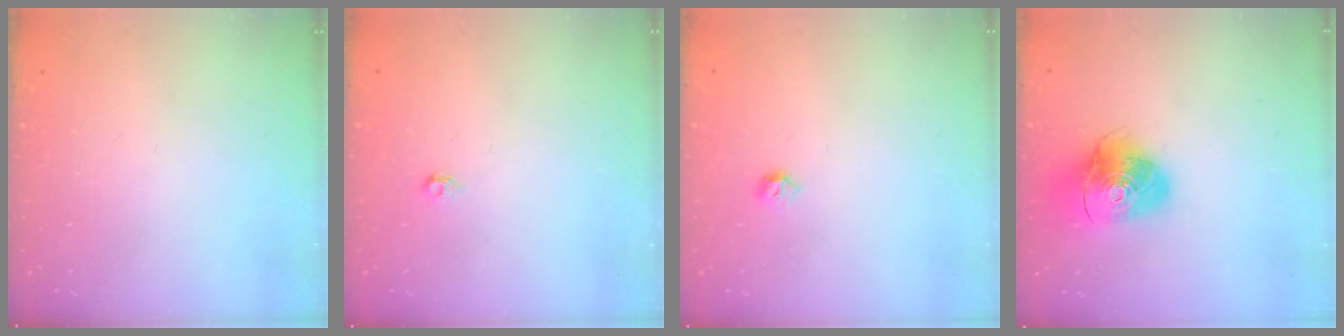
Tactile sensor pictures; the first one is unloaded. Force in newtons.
{"total": 3.9, "press": 3.8, "slide": 0.8}
{"total": 3.2, "press": 3.1, "slide": 0.7}
{"total": 13.7, "press": 13.6, "slide": 1.6}